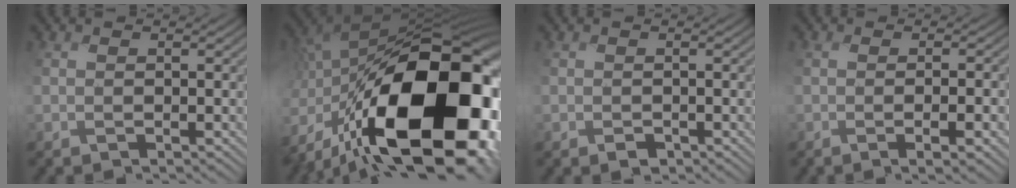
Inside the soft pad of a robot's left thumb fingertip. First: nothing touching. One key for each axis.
{"total": 21.7, "fx": -6.3, "fy": 9.6, "fz": 18.4, "tx": -0.333, "ty": -0.014, "tz": -0.086}
{"total": 1.3, "fx": -0.8, "fy": 0.8, "fz": 0.5, "tx": -0.009, "ty": -0.002, "tz": -0.017}
{"total": 3.0, "fx": -0.8, "fy": -0.3, "fz": 2.9, "tx": -0.050, "ty": 0.006, "tz": -0.010}